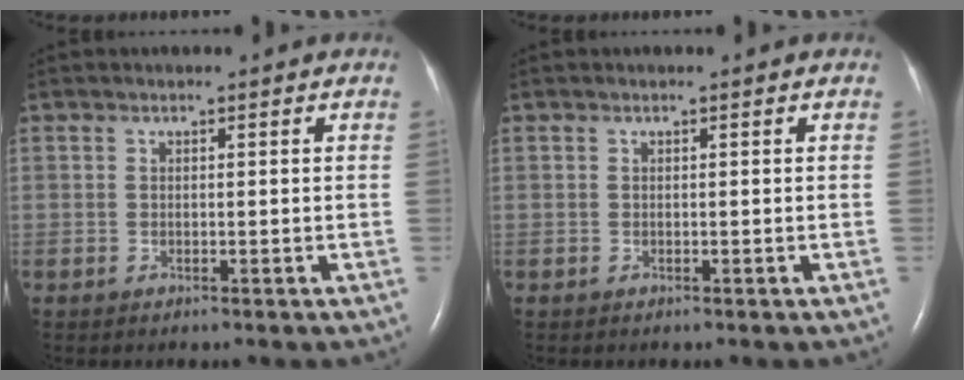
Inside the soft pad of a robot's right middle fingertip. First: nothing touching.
{"total": 0.0}